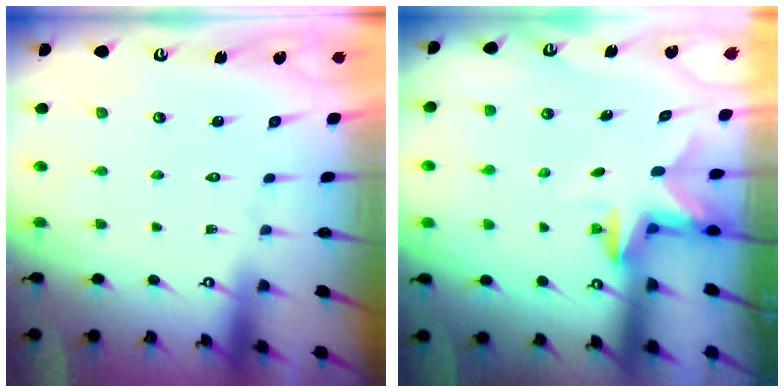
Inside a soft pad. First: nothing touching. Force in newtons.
{"total": 2.7, "press": 2.6, "slide": 0.5}